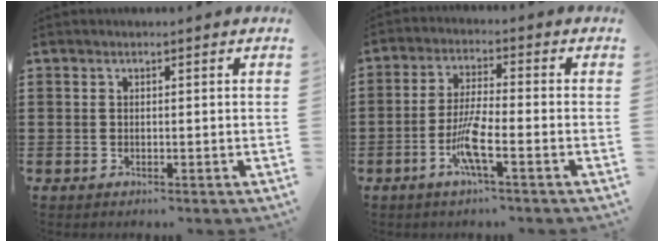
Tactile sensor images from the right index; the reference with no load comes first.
{"total": 6.6, "force": [-2.9, 0.7, 5.9], "torque": [-0.130, -0.013, -0.061]}